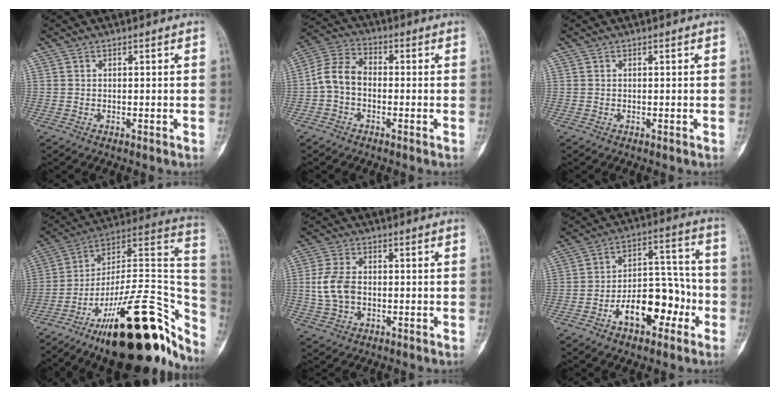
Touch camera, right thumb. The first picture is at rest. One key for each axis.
{"total": 7.4, "fx": -1.3, "fy": 5.3, "fz": 5.0, "tx": -0.090, "ty": 0.027, "tz": -0.040}
{"total": 0.0}
{"total": 35.4, "fx": -19.0, "fy": 12.9, "fz": 26.9, "tx": -0.303, "ty": 0.088, "tz": -0.292}
{"total": 7.5, "fx": -0.2, "fy": 5.1, "fz": 5.6, "tx": -0.114, "ty": 0.008, "tz": -0.004}
{"total": 14.0, "fx": -5.8, "fy": 7.9, "fz": 10.1, "tx": -0.129, "ty": 0.057, "tz": -0.093}